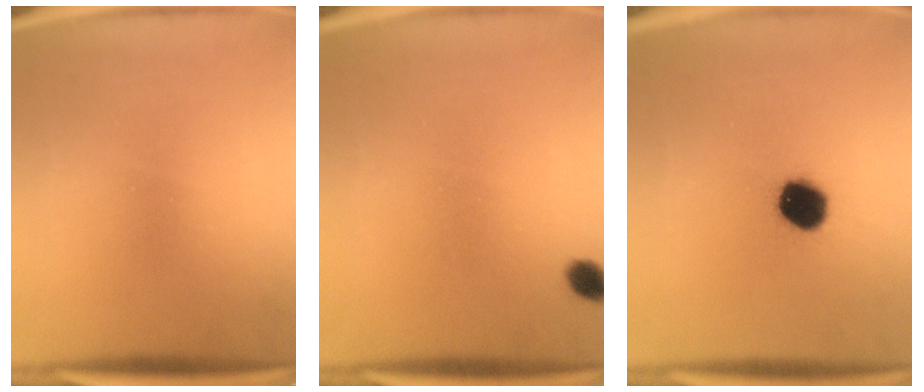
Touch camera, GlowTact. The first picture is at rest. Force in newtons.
{"total": 2.3}
{"total": 9.7}